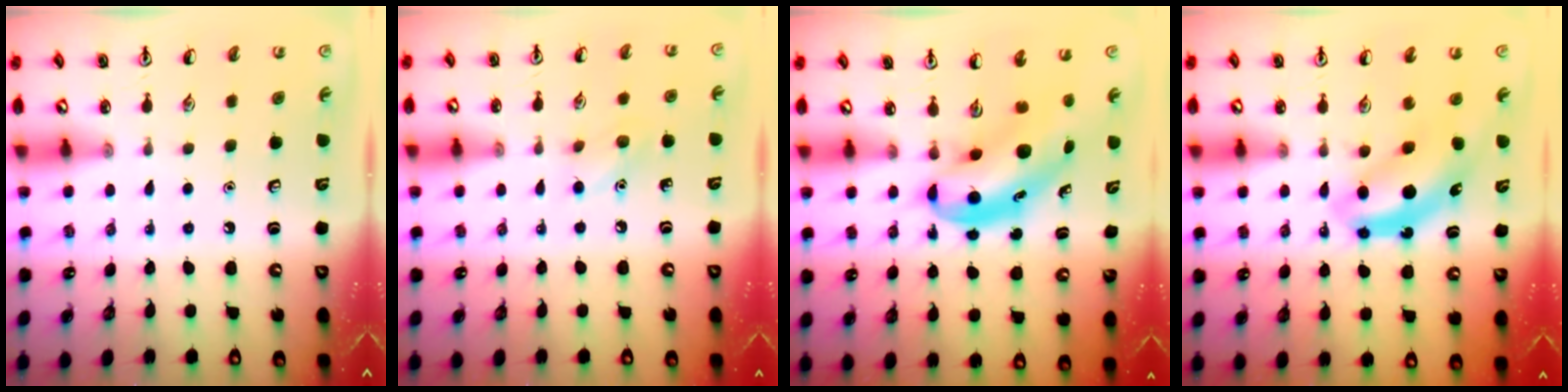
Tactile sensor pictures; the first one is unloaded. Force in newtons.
{"total": 7.4, "press": 7.1, "slide": 2.1}
{"total": 5.3, "press": 5.2, "slide": 1.2}
{"total": 5.3, "press": 5.2, "slide": 1.2}